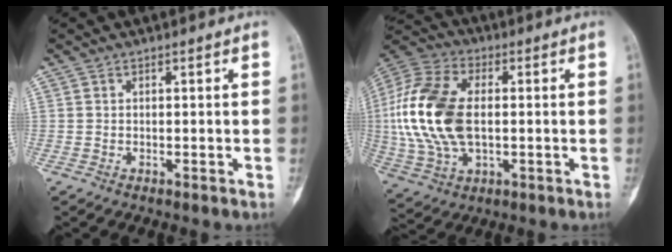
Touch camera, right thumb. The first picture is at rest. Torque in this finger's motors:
{"motor_torque": [2.43, 1.81, 1.22, -1.55, 0.32]}